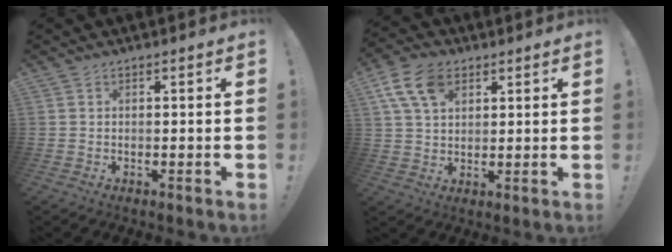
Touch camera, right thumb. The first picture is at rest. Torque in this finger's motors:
{"motor_torque": [1.05, 1.05, 0.30, -0.01, 0.01]}